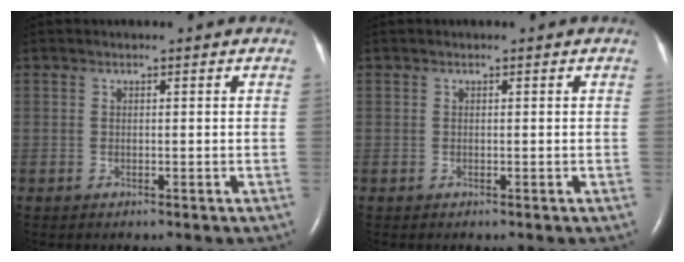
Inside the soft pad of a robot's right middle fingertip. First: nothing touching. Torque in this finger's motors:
{"motor_torque": [0.09, -0.20, 0.00, 0.00]}